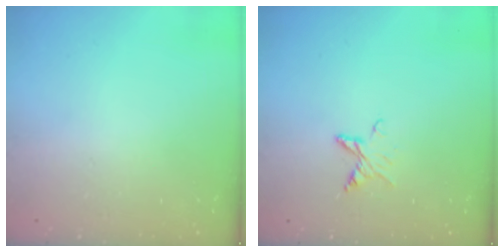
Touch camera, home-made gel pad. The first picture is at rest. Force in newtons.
{"total": 3.8, "press": 3.8, "slide": 0.5}